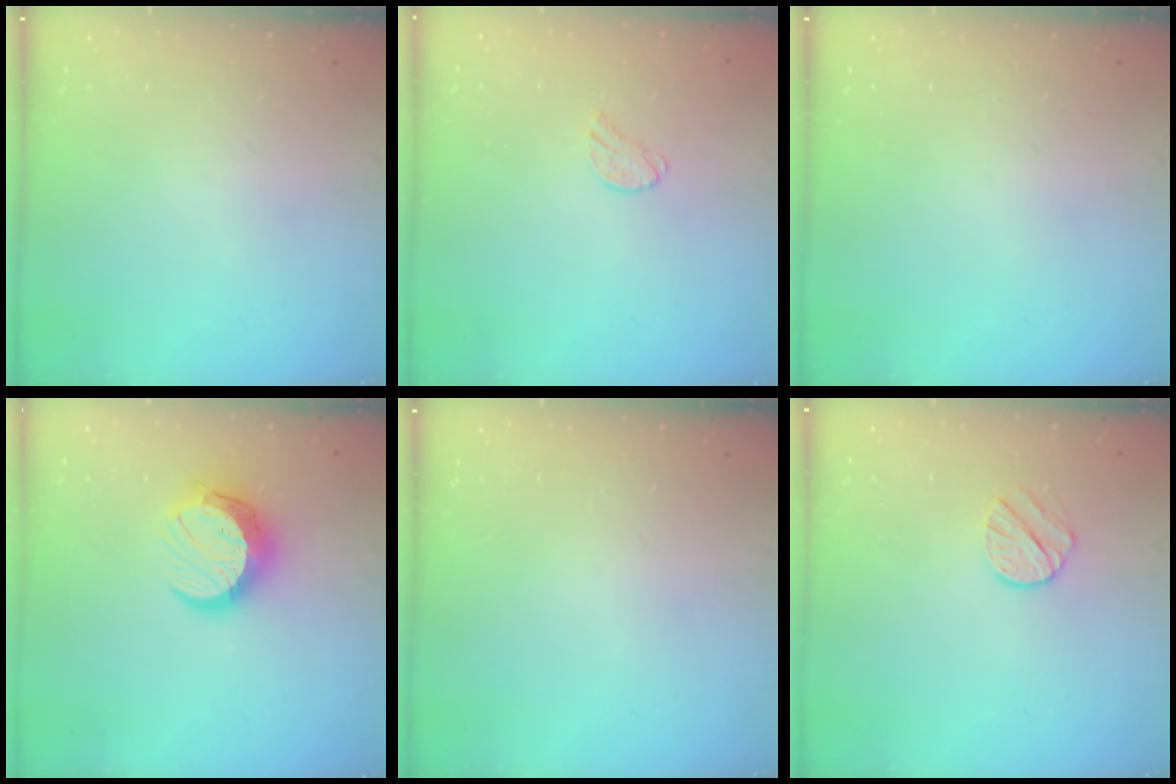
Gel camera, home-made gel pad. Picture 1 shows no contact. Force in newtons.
{"total": 6.0, "press": 6.0, "slide": 0.6}
{"total": 0.0}
{"total": 12.7, "press": 12.7, "slide": 0.8}
{"total": 0.0}
{"total": 7.7, "press": 7.7, "slide": 0.3}